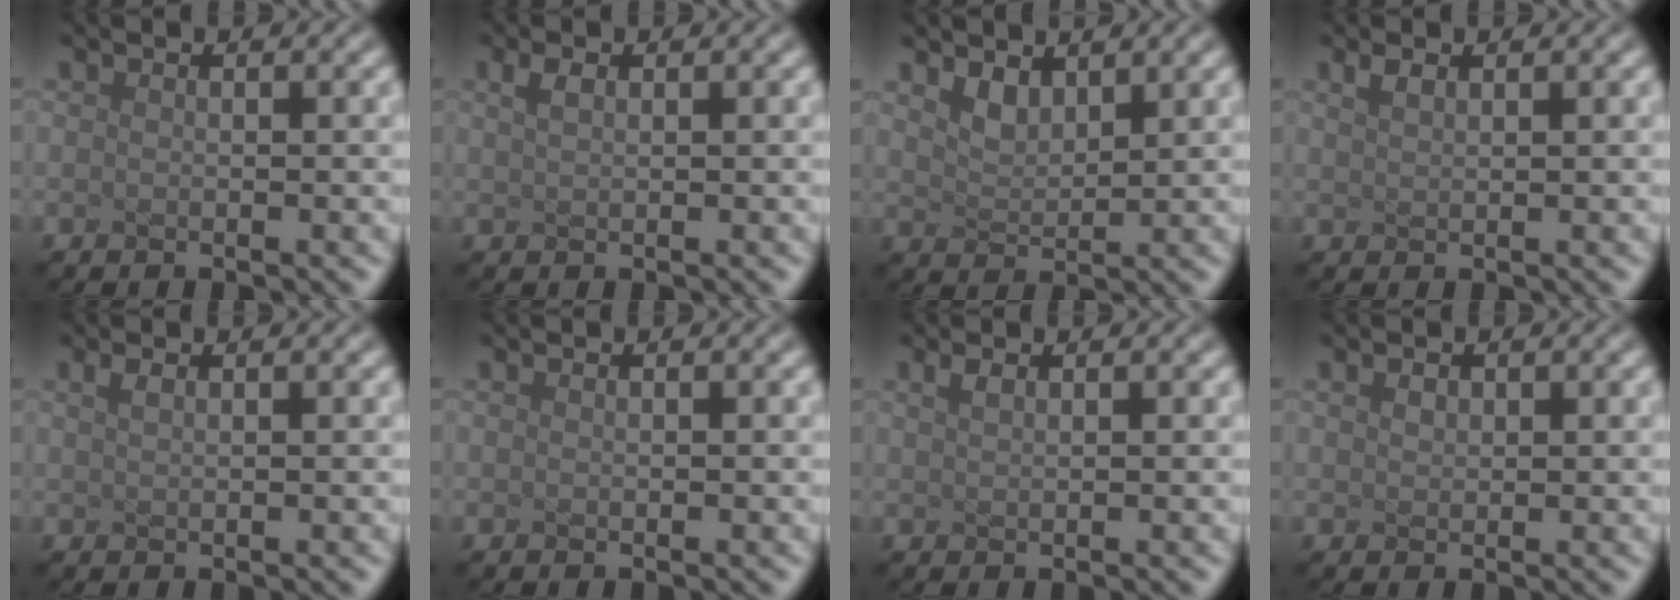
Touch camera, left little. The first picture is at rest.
{"total": 1.2, "force": [0.6, 0.5, 0.9], "torque": [-0.020, 0.005, 0.014]}
{"total": 1.9, "force": [1.4, 0.9, 0.9], "torque": [-0.023, -0.004, 0.031]}
{"total": 1.0, "force": [0.7, 0.4, 0.6], "torque": [-0.017, 0.003, 0.016]}
{"total": 0.9, "force": [0.5, 0.3, 0.7], "torque": [-0.013, 0.004, 0.010]}
{"total": 0.0}
{"total": 0.9, "force": [0.6, 0.3, 0.7], "torque": [-0.014, 0.004, 0.011]}
{"total": 0.7, "force": [0.3, 0.5, 0.3], "torque": [-0.009, 0.003, 0.009]}